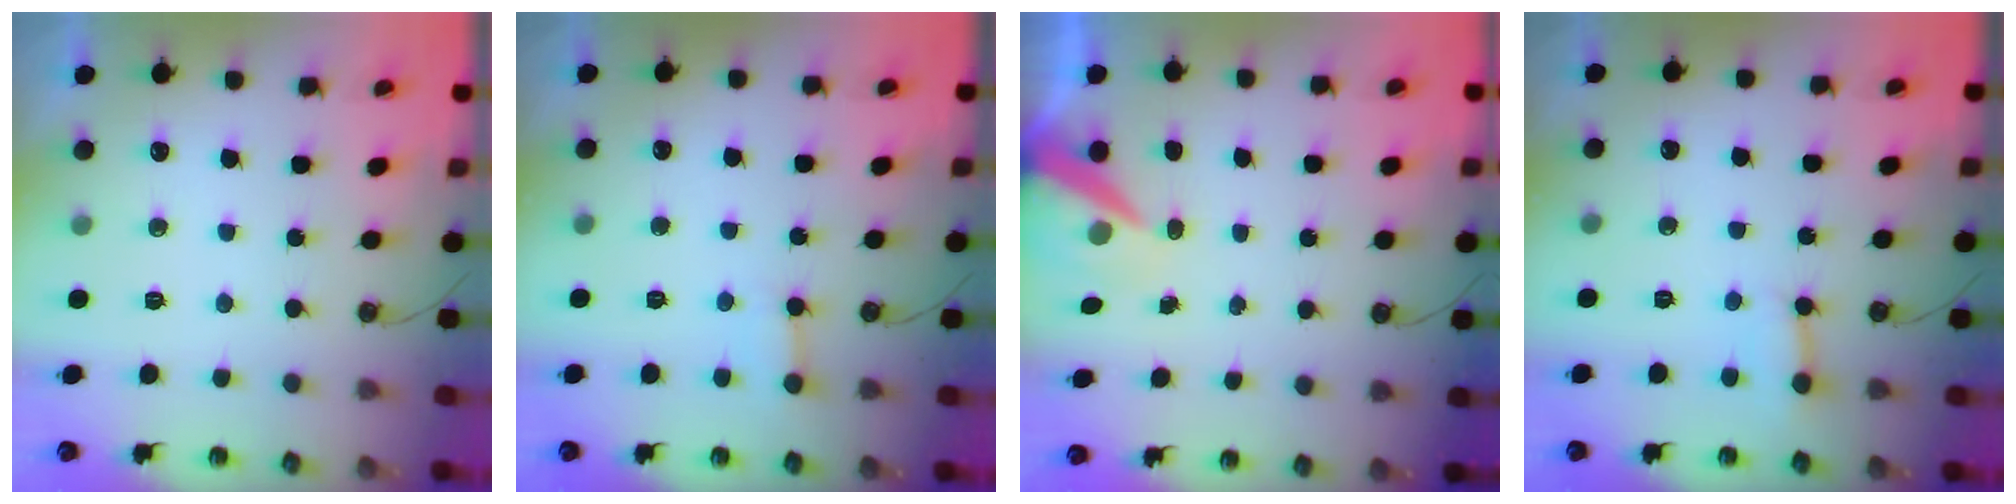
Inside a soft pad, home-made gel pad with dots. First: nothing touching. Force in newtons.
{"total": 2.5, "press": 2.5, "slide": 0.4}
{"total": 8.0, "press": 8.0, "slide": 0.6}
{"total": 3.1, "press": 3.0, "slide": 0.4}